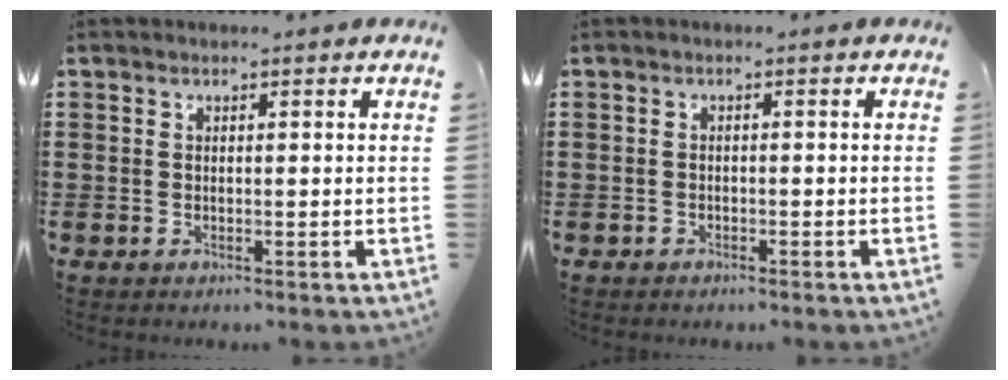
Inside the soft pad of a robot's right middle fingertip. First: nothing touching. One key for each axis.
{"total": 0.9, "fx": -0.8, "fy": 0.5, "fz": 0.0, "tx": -0.002, "ty": 0.003, "tz": -0.018}